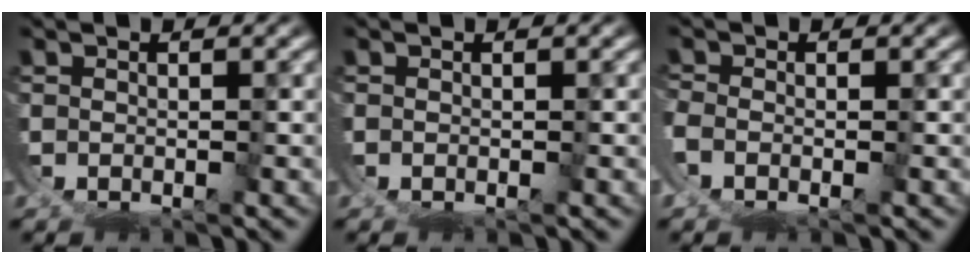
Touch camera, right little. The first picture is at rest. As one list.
[{"total": 0.0}, {"total": 2.0, "force": [-1.4, 1.1, 1.0], "torque": [-0.036, -0.018, -0.016]}]